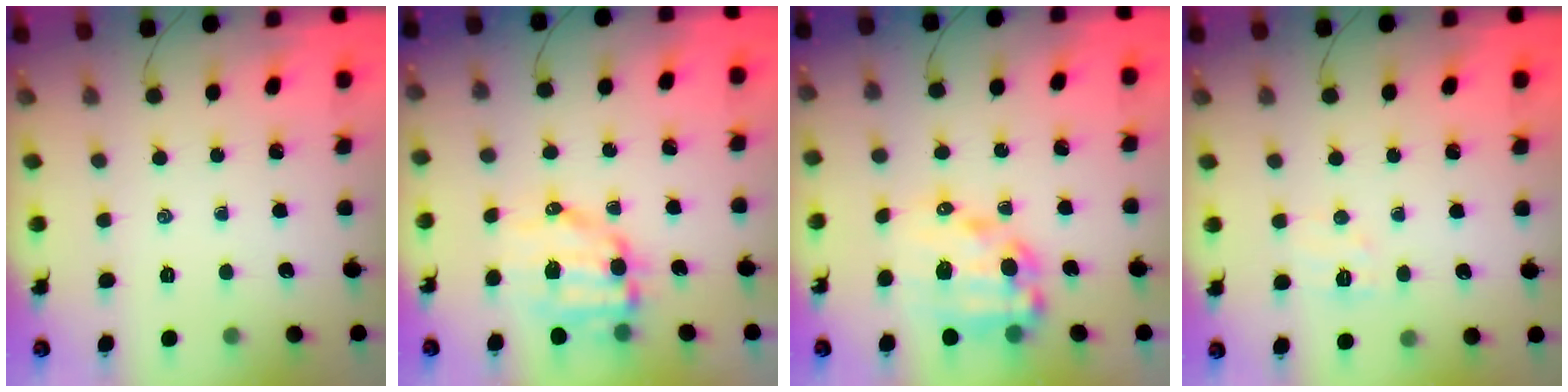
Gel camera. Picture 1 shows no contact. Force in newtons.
{"total": 9.0, "press": 8.7, "slide": 2.0}
{"total": 11.5, "press": 11.2, "slide": 2.6}
{"total": 5.7, "press": 5.6, "slide": 1.1}